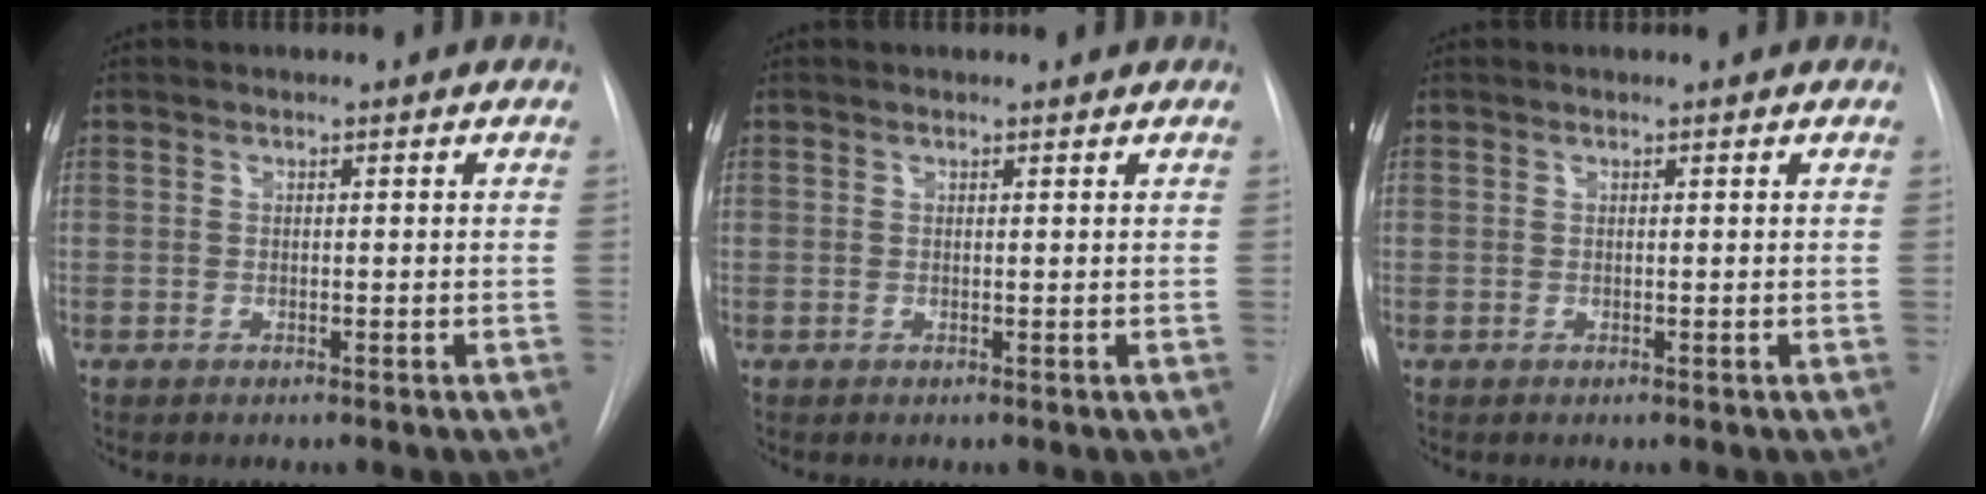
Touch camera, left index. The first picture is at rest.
{"total": 1.3, "force": [1.3, 0.1, 0.1], "torque": [-0.011, 0.004, 0.014]}
{"total": 0.6, "force": [0.6, 0.0, 0.1], "torque": [-0.007, 0.004, 0.009]}